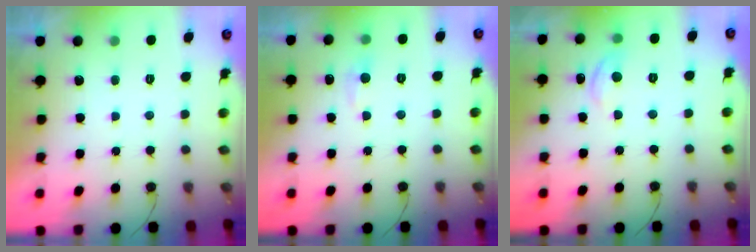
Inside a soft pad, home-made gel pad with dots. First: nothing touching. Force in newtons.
{"total": 5.0, "press": 5.0, "slide": 0.7}
{"total": 6.2, "press": 6.2, "slide": 0.7}